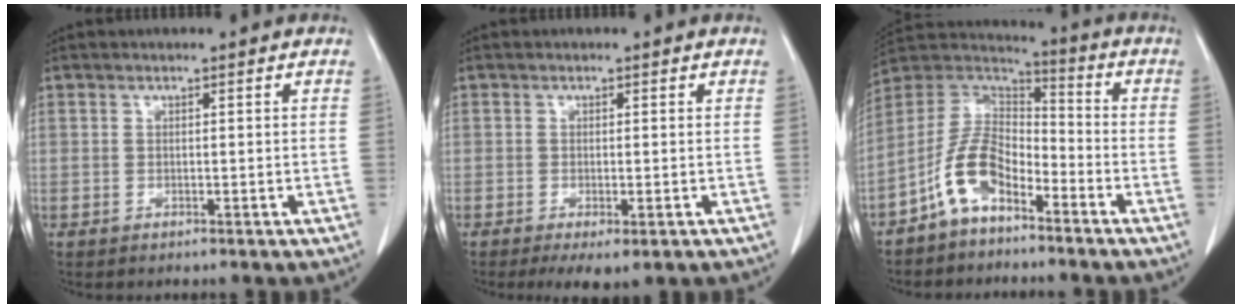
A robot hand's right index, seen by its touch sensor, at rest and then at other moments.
{"total": 4.3, "force": [-2.3, 1.3, 3.4], "torque": [-0.051, -0.011, -0.030]}
{"total": 9.9, "force": [-5.6, 5.1, 6.4], "torque": [-0.138, 0.027, -0.112]}